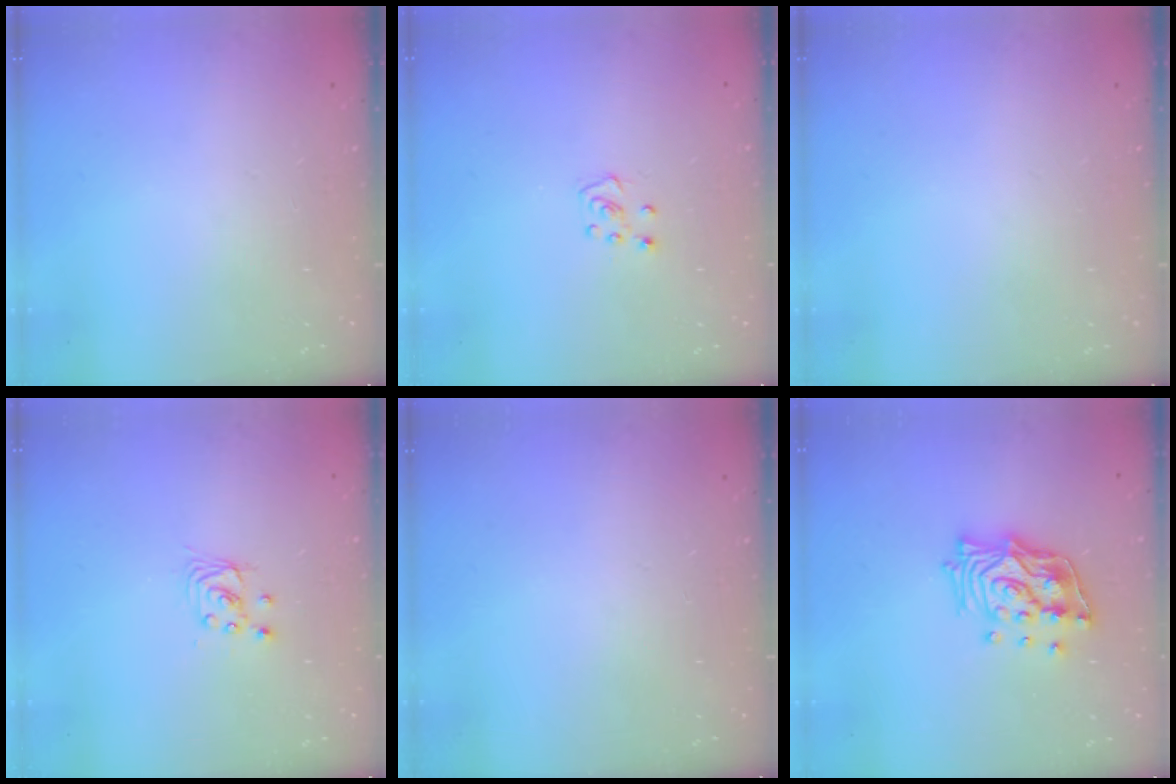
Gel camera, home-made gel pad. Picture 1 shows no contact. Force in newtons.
{"total": 4.8, "press": 4.8, "slide": 0.4}
{"total": 0.0}
{"total": 2.8, "press": 2.8, "slide": 0.2}
{"total": 0.0}
{"total": 15.8, "press": 15.7, "slide": 1.6}